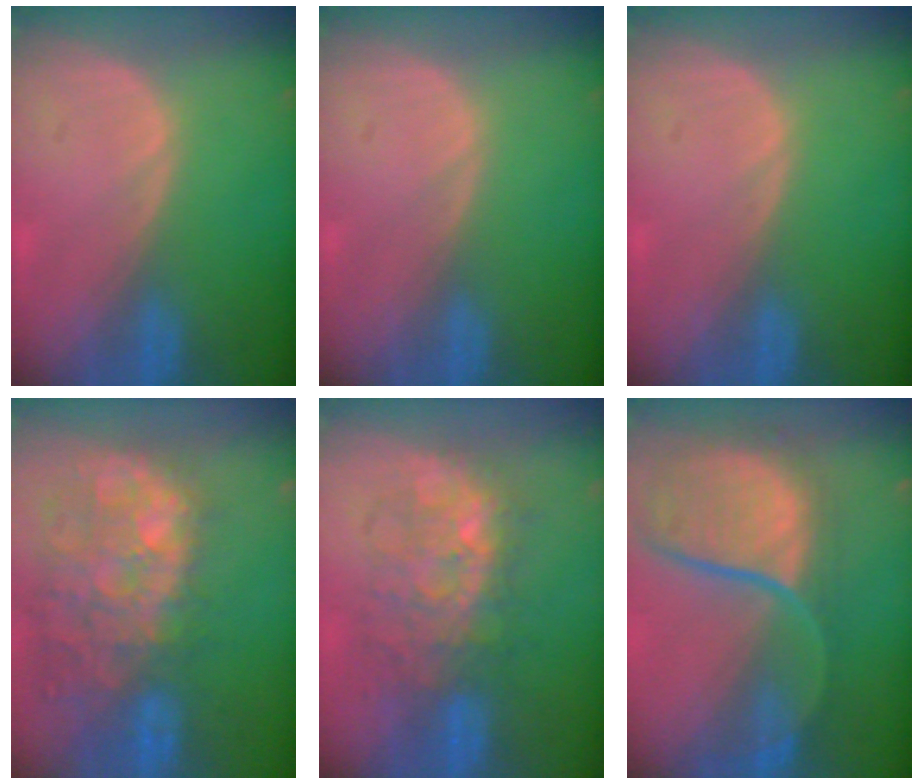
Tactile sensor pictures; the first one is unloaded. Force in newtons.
{"total": 0.0}
{"total": 0.0}
{"total": 13.4, "press": 11.6, "slide": 6.7}
{"total": 8.7, "press": 8.7, "slide": 0.3}
{"total": 11.8, "press": 9.8, "slide": 6.6}